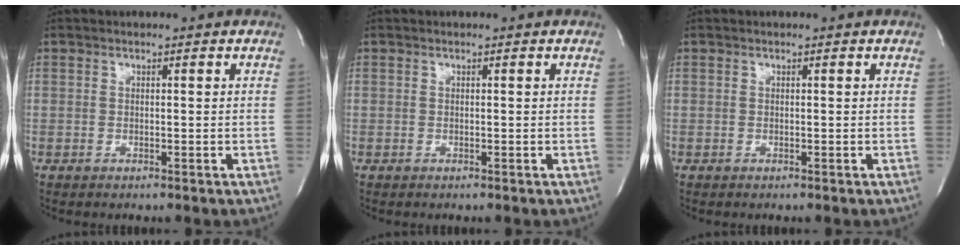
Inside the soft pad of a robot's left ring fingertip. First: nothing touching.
{"total": 0.0}
{"total": 0.0}